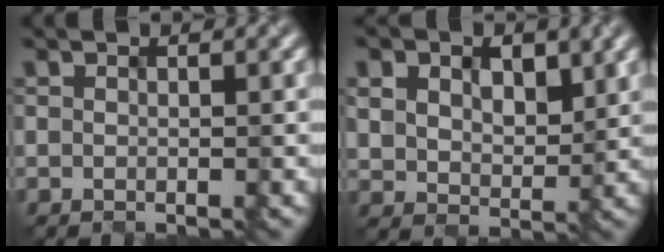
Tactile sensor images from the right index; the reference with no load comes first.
{"total": 5.8, "force": [2.0, 4.2, 3.4], "torque": [-0.070, 0.003, 0.023]}